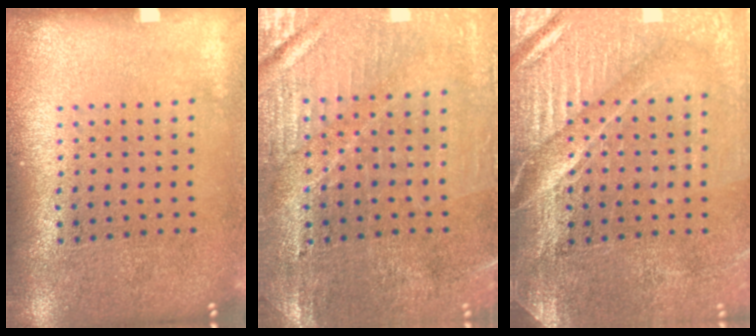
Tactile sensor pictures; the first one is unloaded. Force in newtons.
{"total": 1.3, "press": 1.3, "slide": 0.2}
{"total": 3.8, "press": 3.6, "slide": 1.3}